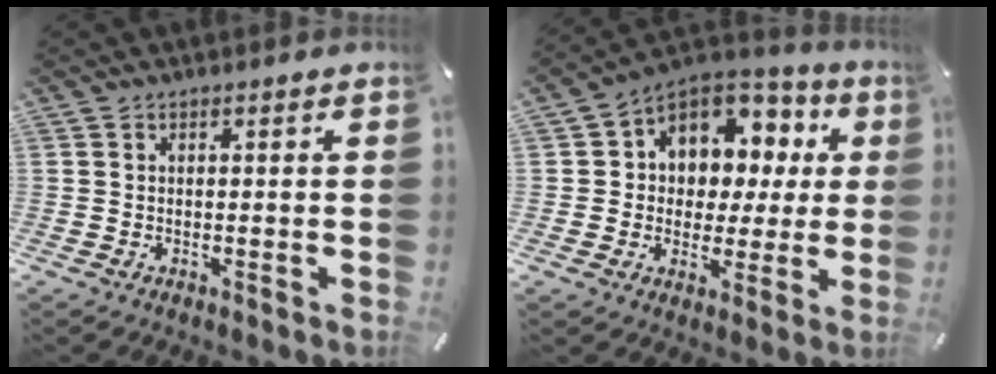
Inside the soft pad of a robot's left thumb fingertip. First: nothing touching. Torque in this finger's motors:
{"motor_torque": [0.89, 0.53, 0.84, 0.40, 0.07]}